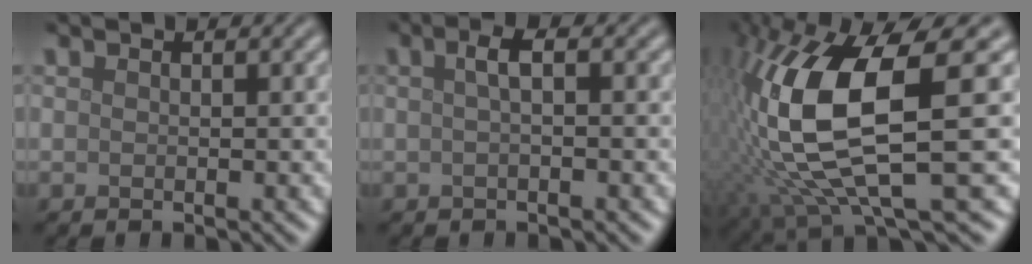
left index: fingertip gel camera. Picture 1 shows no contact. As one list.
[{"total": 1.8, "force": [0.3, 0.5, 1.7], "torque": [-0.030, 0.009, 0.002]}, {"total": 13.2, "force": [1.3, 4.0, 12.5], "torque": [-0.258, -0.012, 0.031]}]